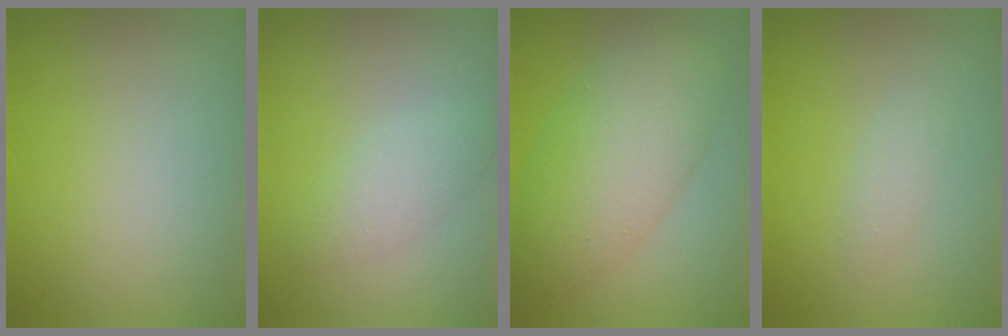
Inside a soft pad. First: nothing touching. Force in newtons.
{"total": 2.3, "press": 2.3, "slide": 0.2}
{"total": 7.4, "press": 7.4, "slide": 0.1}
{"total": 1.1, "press": 1.1, "slide": 0.0}